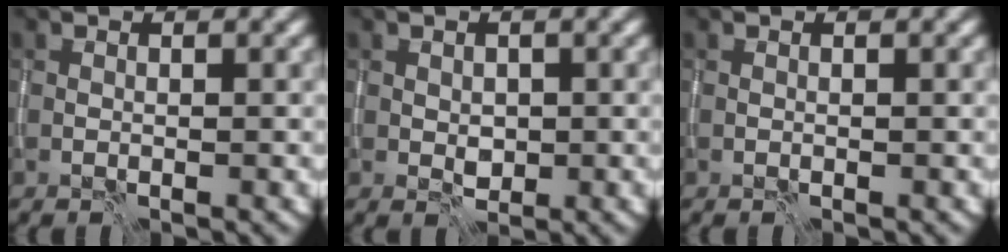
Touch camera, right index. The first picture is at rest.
{"total": 1.3, "force": [-0.2, 1.1, 0.7], "torque": [-0.013, -0.005, 0.003]}
{"total": 0.0}